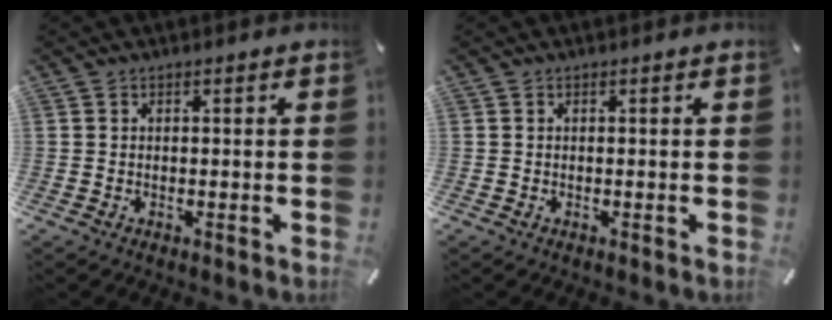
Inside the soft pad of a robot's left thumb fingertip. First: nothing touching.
{"total": 0.0}